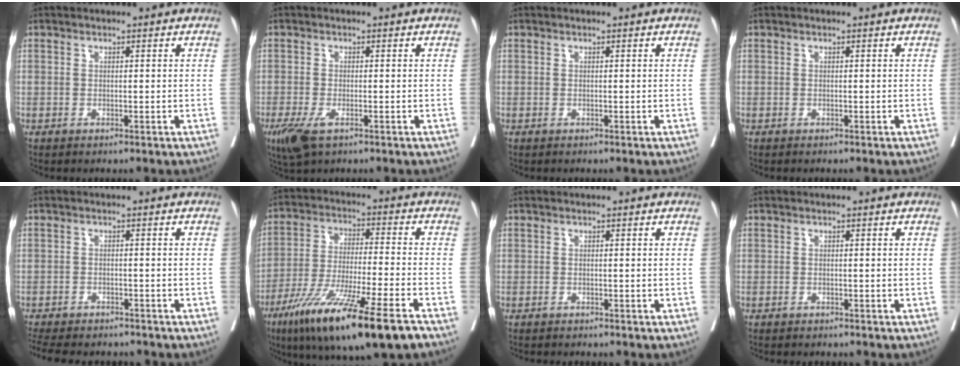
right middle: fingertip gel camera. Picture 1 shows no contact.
{"total": 4.5, "force": [-2.4, 1.5, 3.4], "torque": [-0.071, -0.011, -0.039]}
{"total": 0.0}
{"total": 0.0}
{"total": 12.7, "force": [-11.0, 3.9, 4.9], "torque": [-0.107, -0.009, -0.147]}
{"total": 20.1, "force": [-13.4, 1.2, 15.0], "torque": [-0.228, -0.052, -0.221]}
{"total": 2.6, "force": [-2.3, 0.5, 0.9], "torque": [-0.015, -0.004, -0.029]}
{"total": 3.5, "force": [-3.1, 0.9, 1.4], "torque": [-0.019, -0.005, -0.037]}